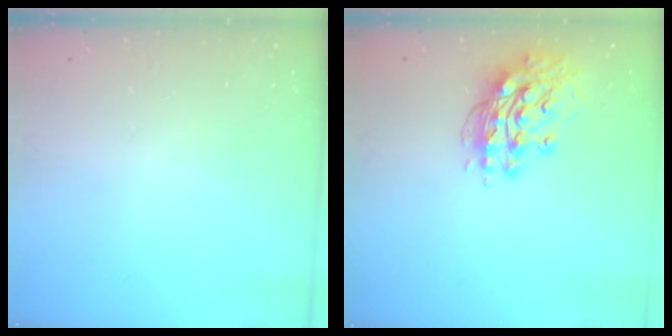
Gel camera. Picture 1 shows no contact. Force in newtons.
{"total": 13.5, "press": 13.4, "slide": 1.3}